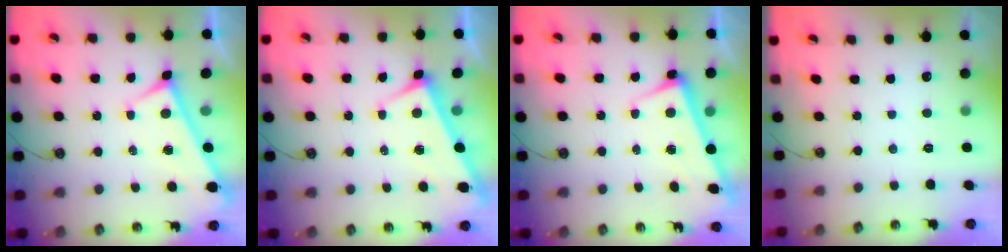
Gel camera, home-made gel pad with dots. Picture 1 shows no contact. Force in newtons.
{"total": 3.8, "press": 3.8, "slide": 0.2}
{"total": 2.6, "press": 2.5, "slide": 0.5}
{"total": 0.0}